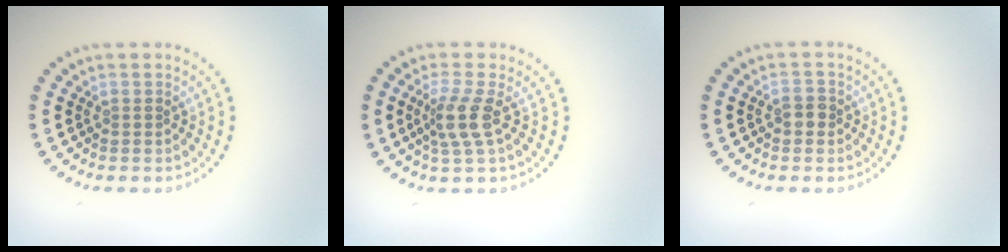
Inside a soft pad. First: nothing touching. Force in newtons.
{"total": 2.6, "press": 2.0, "slide": 1.7}
{"total": 1.3, "press": 1.2, "slide": 0.4}